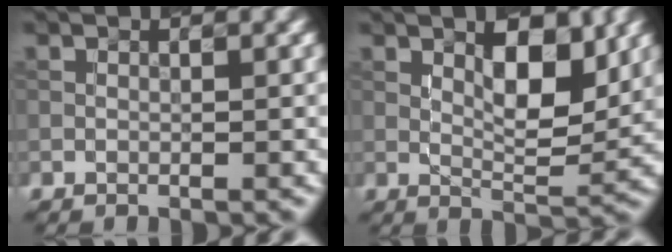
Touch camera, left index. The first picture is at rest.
{"total": 5.3, "force": [2.0, 2.0, 4.5], "torque": [-0.066, -0.002, 0.033]}